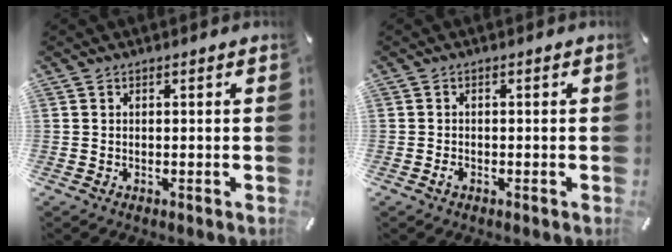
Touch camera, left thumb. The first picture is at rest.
{"total": 1.3, "force": [-0.7, 0.7, 0.8], "torque": [-0.016, 0.003, -0.014]}